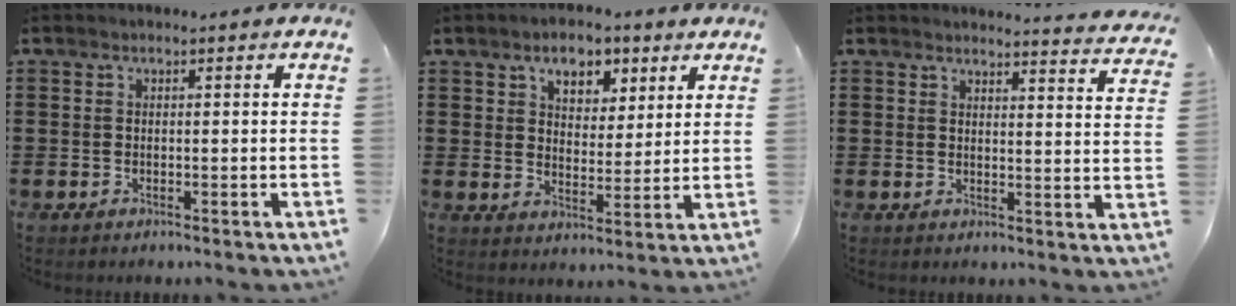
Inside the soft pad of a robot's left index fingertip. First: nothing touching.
{"total": 5.7, "force": [4.0, 3.5, 2.2], "torque": [-0.041, 0.000, 0.065]}
{"total": 3.1, "force": [3.0, -0.3, 0.4], "torque": [-0.014, -0.022, 0.052]}